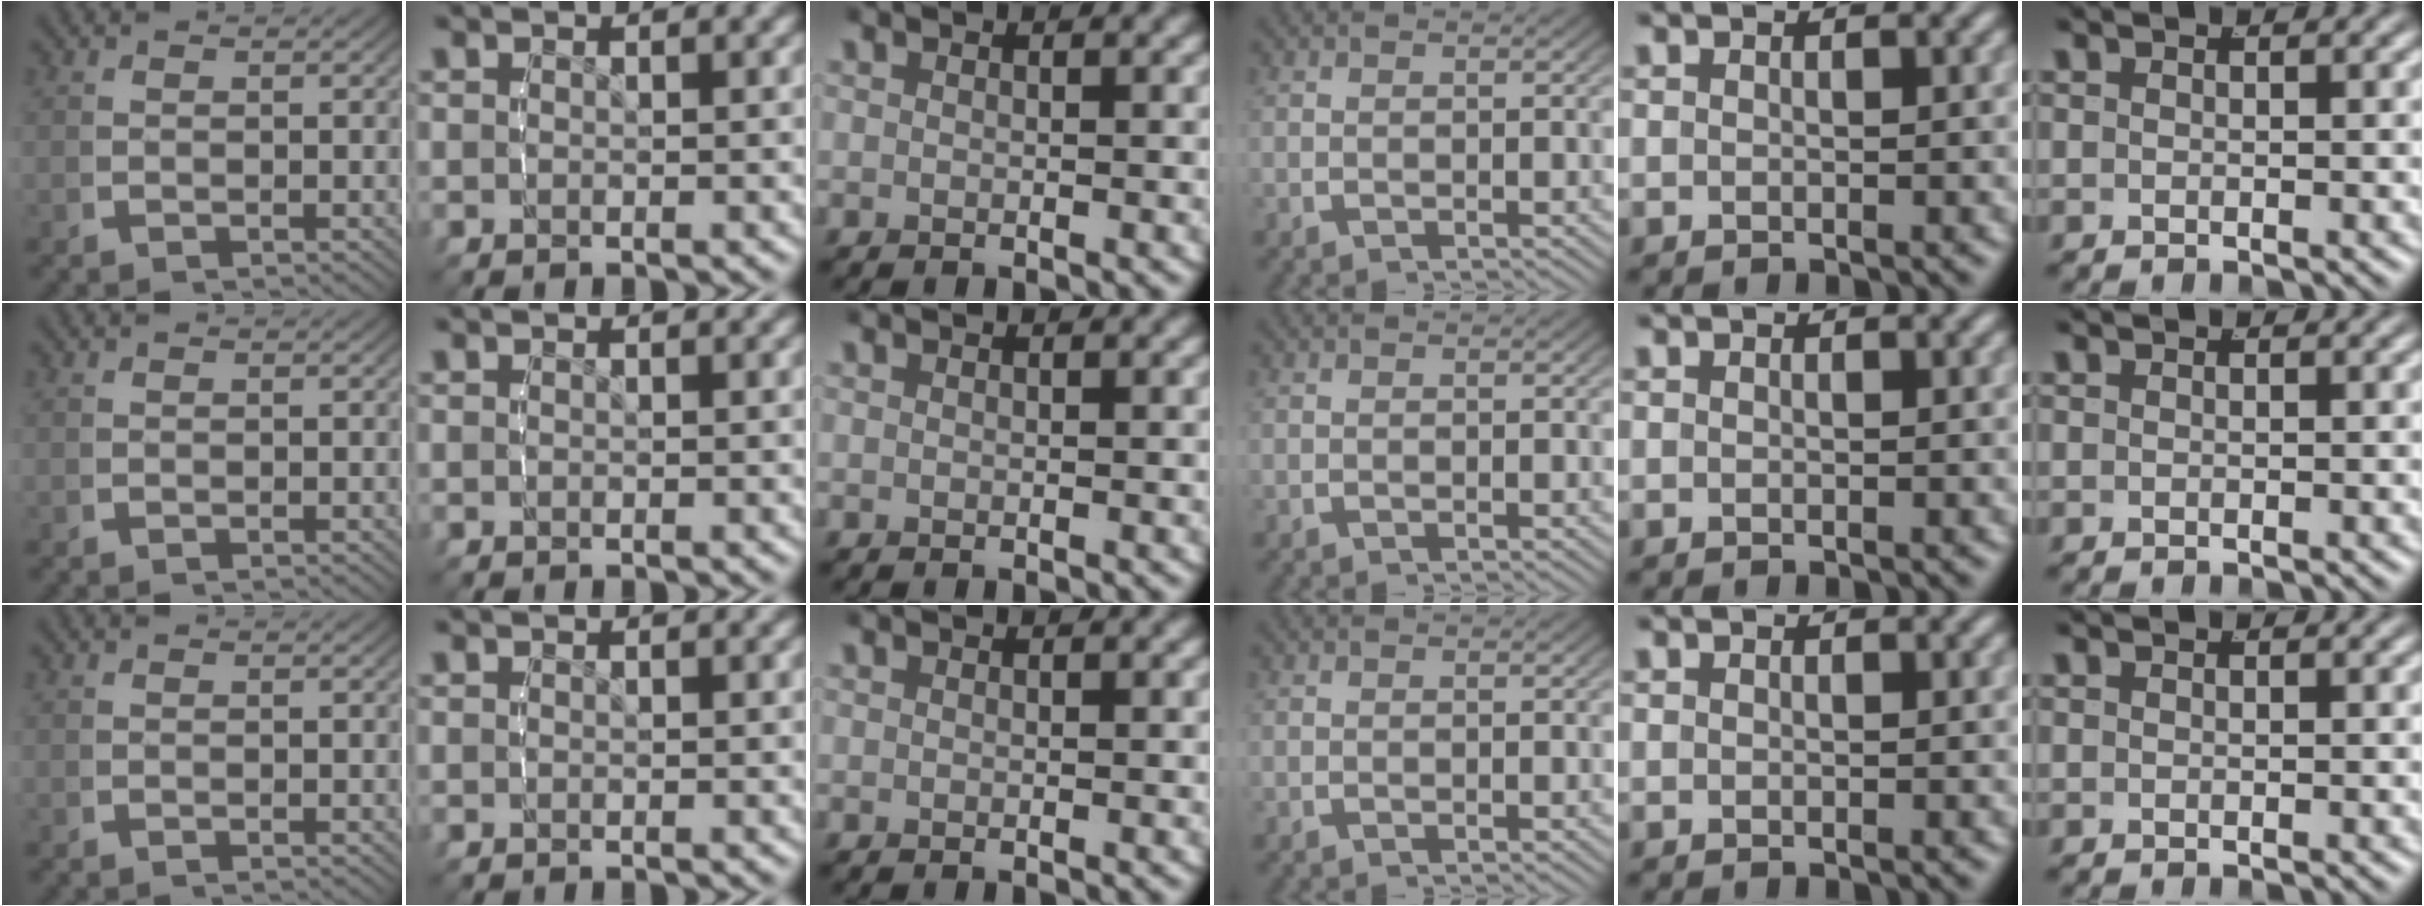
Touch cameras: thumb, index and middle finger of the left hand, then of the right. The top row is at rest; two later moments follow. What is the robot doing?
{"motion": "lift_and_place", "object": "bottle"}